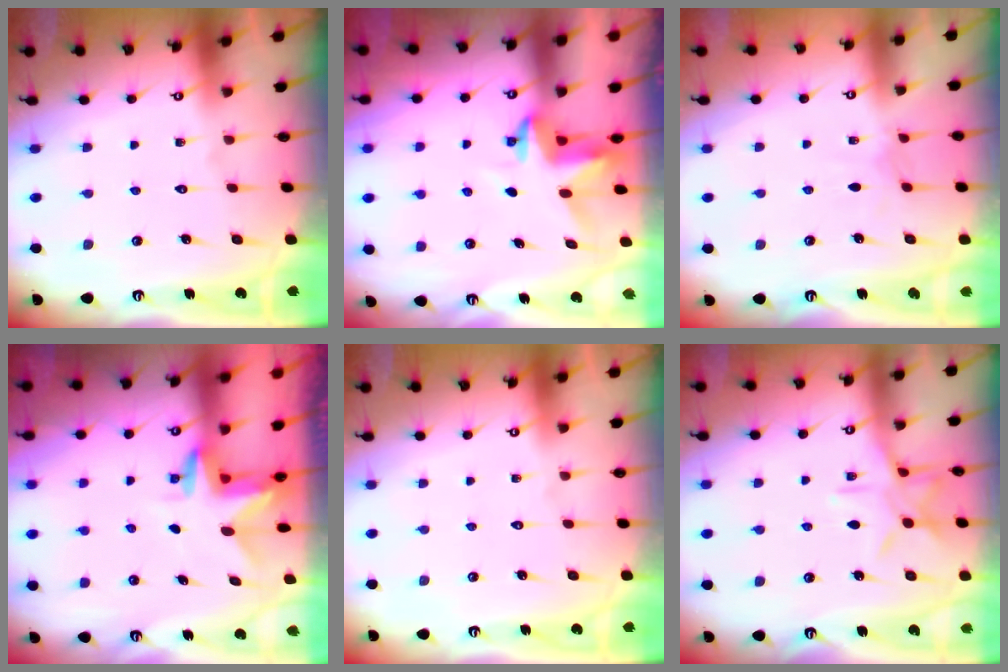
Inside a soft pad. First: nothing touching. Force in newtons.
{"total": 3.7, "press": 3.7, "slide": 0.3}
{"total": 3.0, "press": 3.0, "slide": 0.3}
{"total": 3.0, "press": 3.0, "slide": 0.2}
{"total": 0.0}
{"total": 9.2, "press": 9.2, "slide": 0.4}